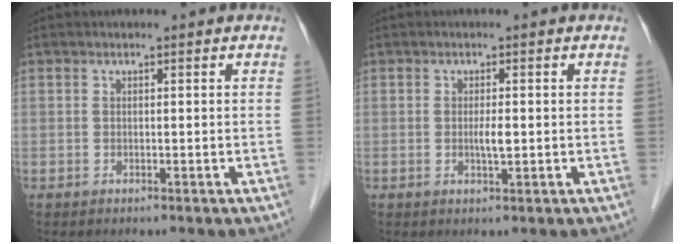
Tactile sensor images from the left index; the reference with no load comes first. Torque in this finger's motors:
{"motor_torque": [0.86, 0.67, 0.27, 0.06]}